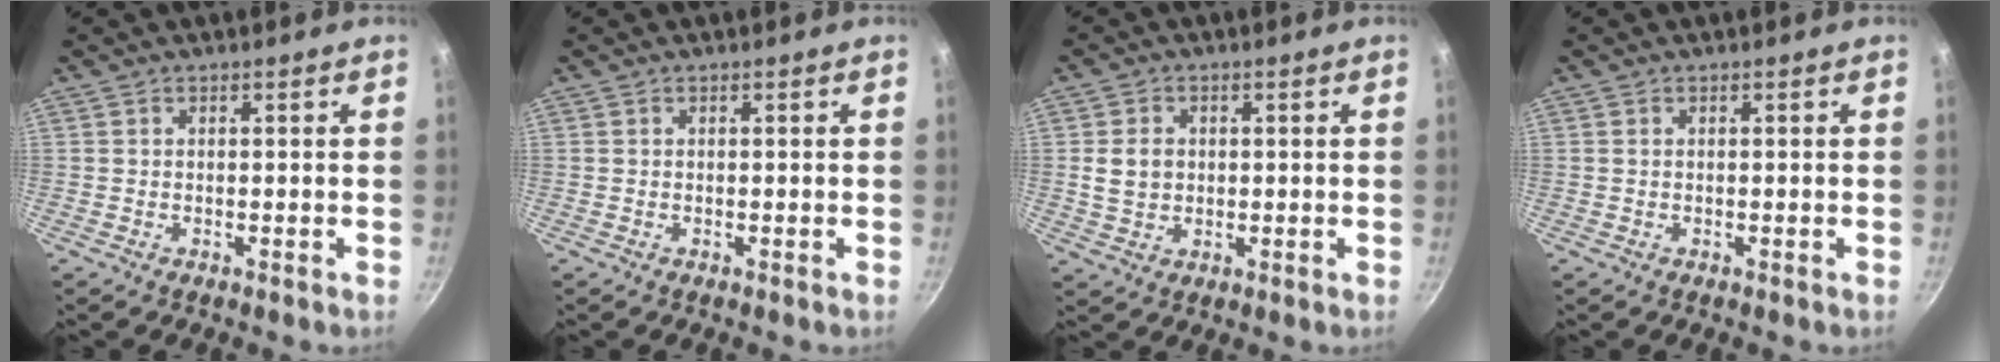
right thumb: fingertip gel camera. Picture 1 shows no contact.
{"total": 0.0}
{"total": 4.9, "force": [0.4, 3.9, 2.8], "torque": [-0.040, 0.003, 0.009]}
{"total": 0.0}